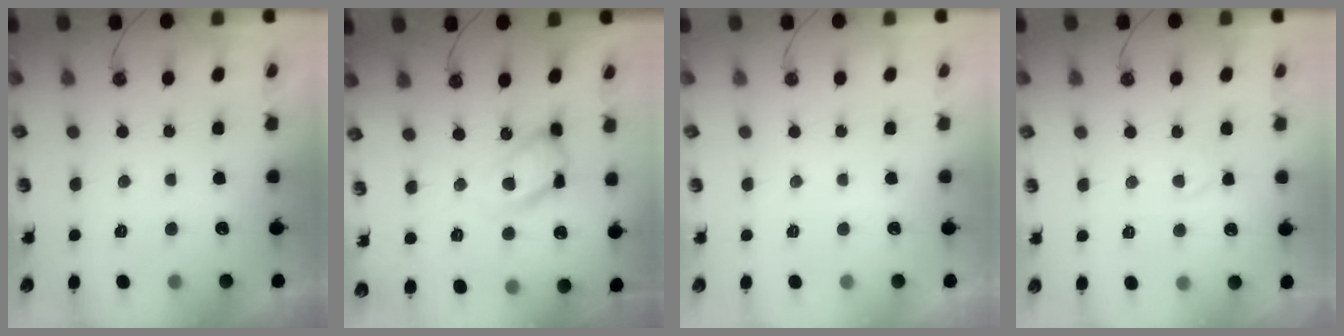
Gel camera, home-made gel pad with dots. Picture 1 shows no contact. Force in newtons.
{"total": 14.2, "press": 14.1, "slide": 1.0}
{"total": 0.0}
{"total": 4.0, "press": 3.9, "slide": 0.5}